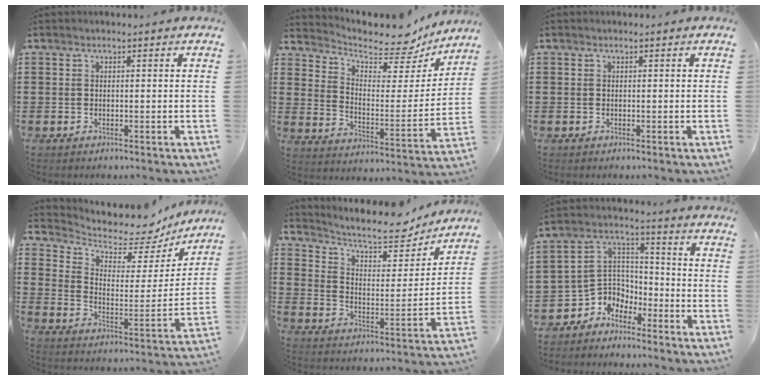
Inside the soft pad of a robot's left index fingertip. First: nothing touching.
{"total": 7.2, "force": [6.7, 2.0, 2.0], "torque": [-0.059, -0.055, 0.113]}
{"total": 0.0}
{"total": 5.6, "force": [5.0, 2.1, 1.1], "torque": [-0.047, -0.043, 0.083]}
{"total": 7.9, "force": [7.0, 1.7, 3.2], "torque": [-0.078, -0.048, 0.116]}
{"total": 5.6, "force": [-4.3, 3.5, 0.2], "torque": [-0.028, -0.002, -0.090]}